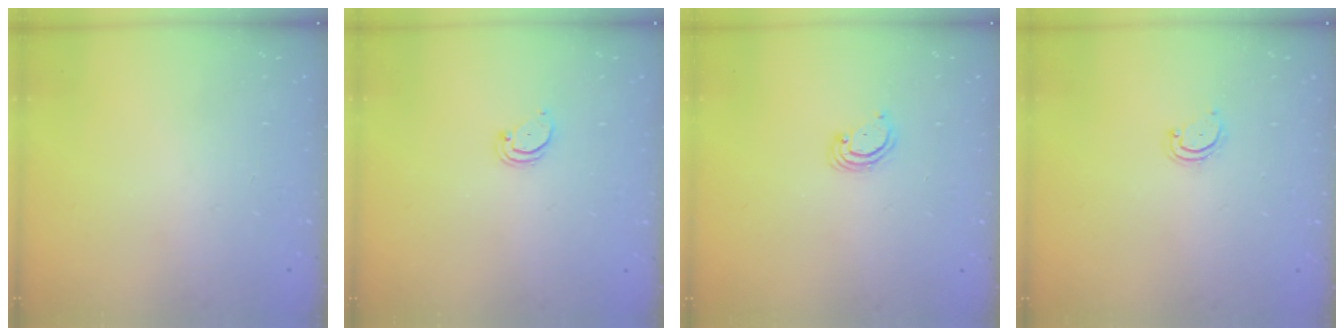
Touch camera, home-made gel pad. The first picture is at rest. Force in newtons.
{"total": 2.0, "press": 2.0, "slide": 0.2}
{"total": 2.8, "press": 2.8, "slide": 0.3}
{"total": 3.6, "press": 3.5, "slide": 0.4}